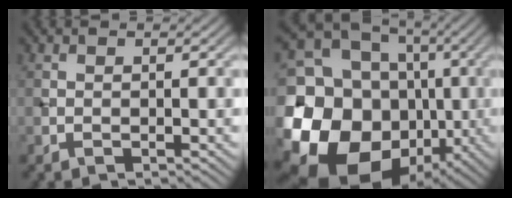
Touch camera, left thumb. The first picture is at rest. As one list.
[{"total": 23.4, "force": [-5.3, 20.4, 10.1], "torque": [-0.236, -0.031, -0.118]}]